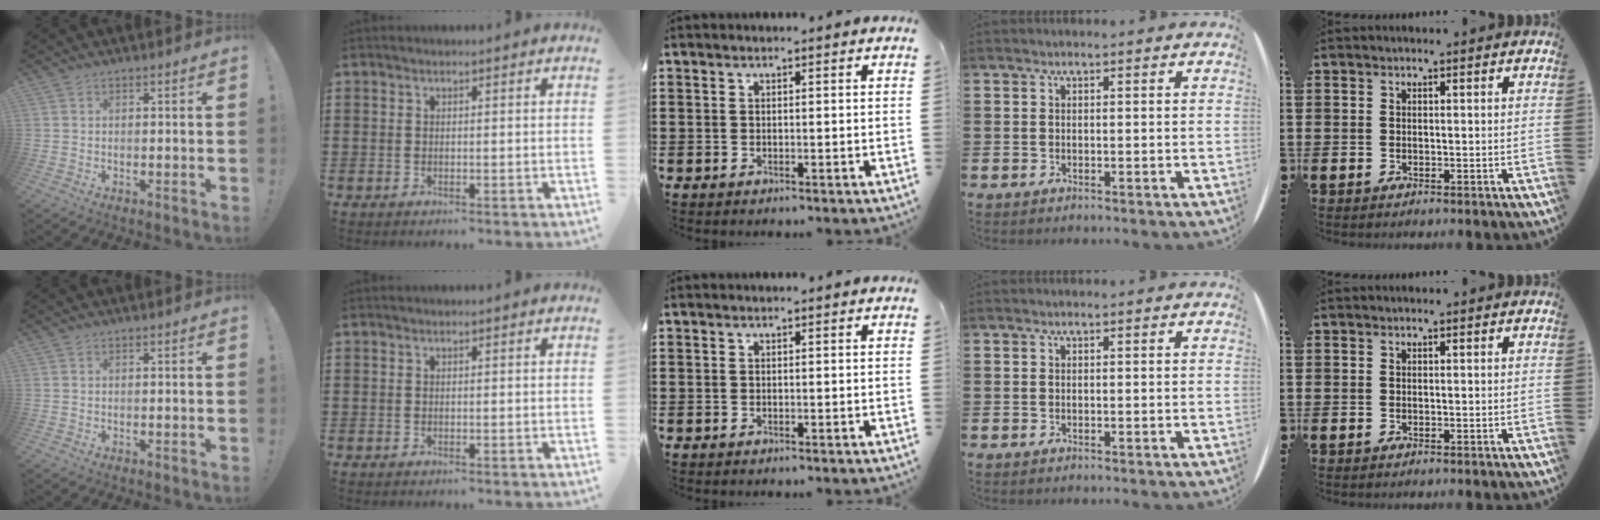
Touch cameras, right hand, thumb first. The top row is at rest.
{}